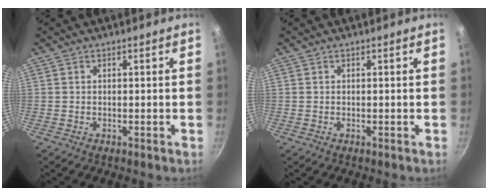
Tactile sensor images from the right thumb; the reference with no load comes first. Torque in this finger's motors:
{"motor_torque": [-0.21, 0.21, -0.06, -0.06, 0.00]}